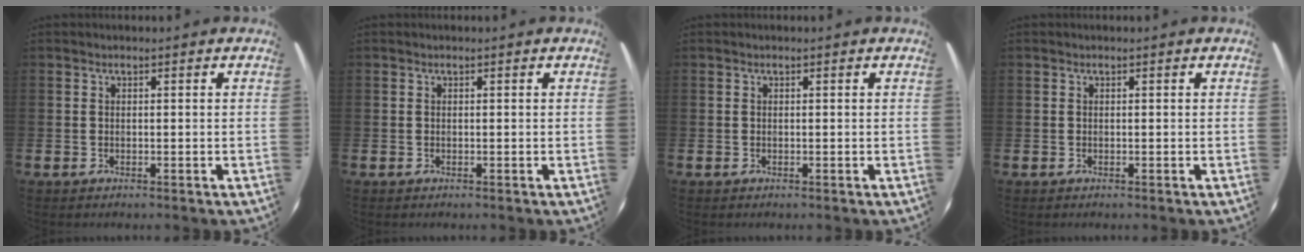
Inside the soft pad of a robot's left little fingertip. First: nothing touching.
{"total": 0.0}
{"total": 0.0}
{"total": 0.0}